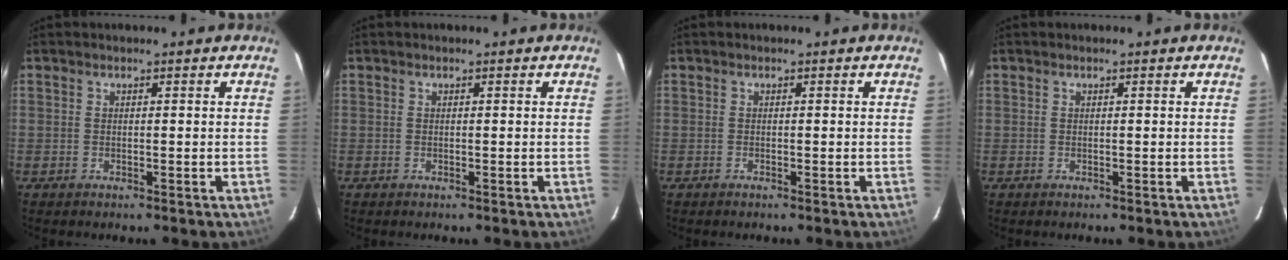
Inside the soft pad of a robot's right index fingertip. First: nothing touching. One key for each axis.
{"total": 0.0}
{"total": 0.0}
{"total": 0.0}